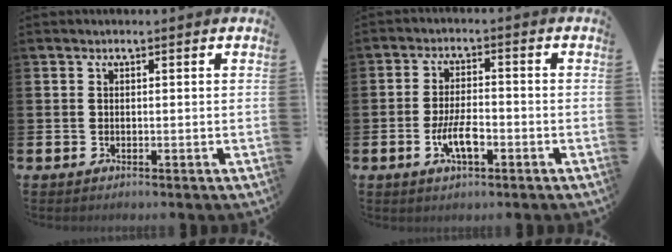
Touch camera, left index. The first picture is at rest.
{"total": 5.0, "force": [-1.7, 1.9, 4.3], "torque": [-0.079, -0.001, -0.035]}